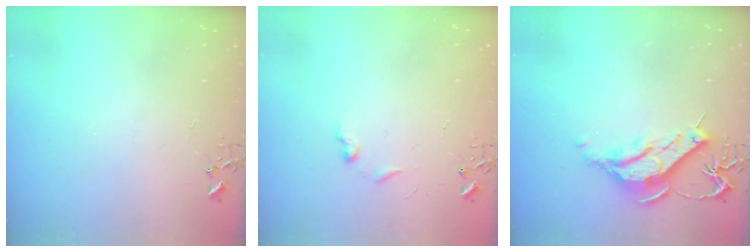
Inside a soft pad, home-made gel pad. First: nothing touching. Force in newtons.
{"total": 6.1, "press": 6.1, "slide": 0.7}
{"total": 11.9, "press": 11.9, "slide": 0.2}